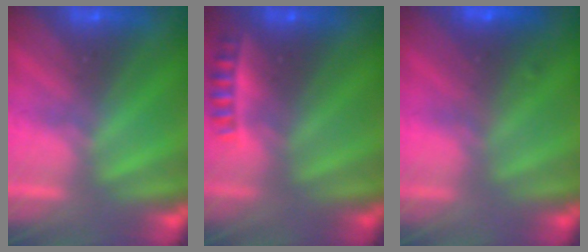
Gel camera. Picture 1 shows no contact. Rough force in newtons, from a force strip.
{"total": 2.4}
{"total": 6.9}